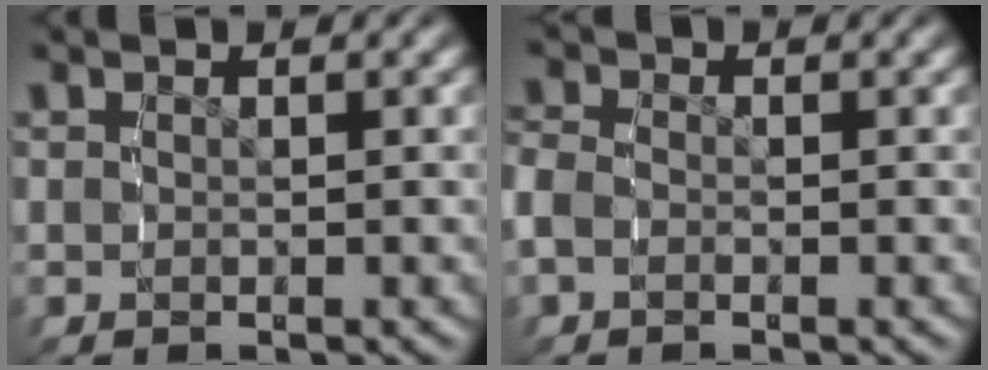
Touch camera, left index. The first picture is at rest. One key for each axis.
{"total": 2.1, "fx": -0.6, "fy": 1.8, "fz": 0.9, "tx": -0.037, "ty": -0.003, "tz": -0.013}